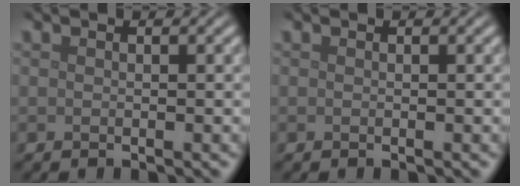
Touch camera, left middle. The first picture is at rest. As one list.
[{"total": 0.0}]